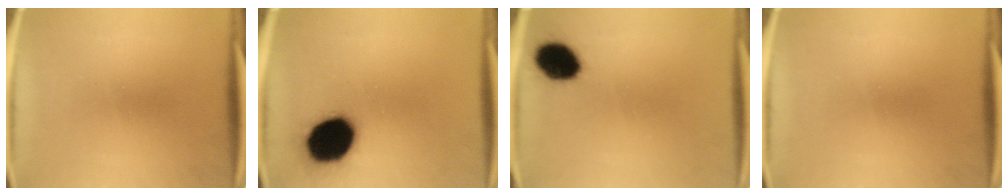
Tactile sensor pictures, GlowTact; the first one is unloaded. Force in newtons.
{"total": 19.1}
{"total": 10.7}
{"total": 0.0}